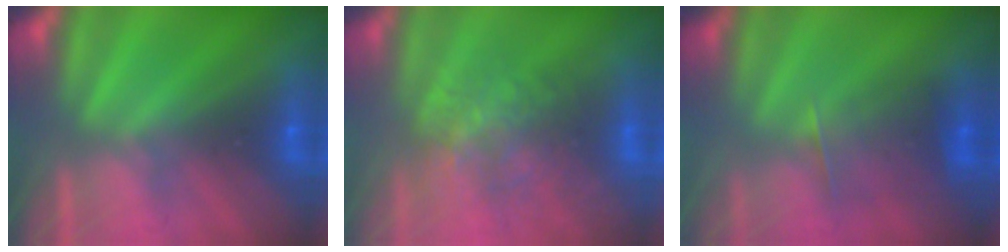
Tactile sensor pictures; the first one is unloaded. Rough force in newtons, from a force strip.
{"total": 3.3}
{"total": 2.3}